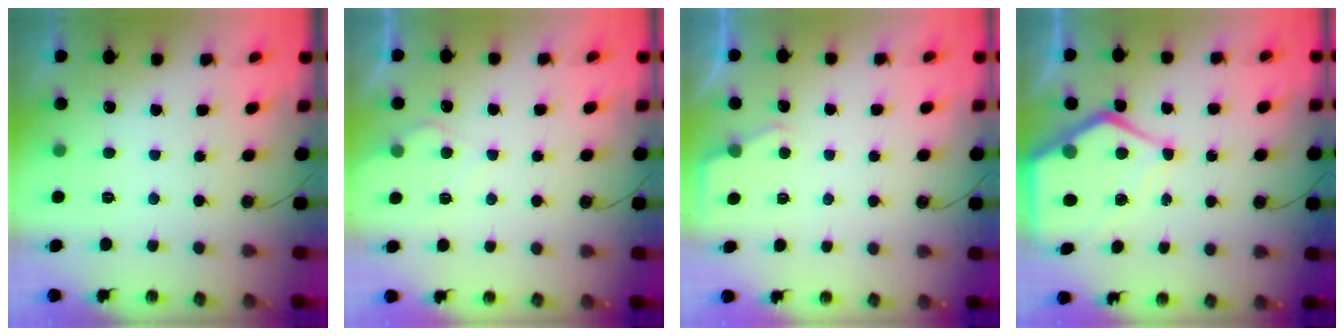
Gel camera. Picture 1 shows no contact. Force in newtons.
{"total": 4.8, "press": 4.7, "slide": 0.6}
{"total": 3.1, "press": 3.0, "slide": 0.5}
{"total": 11.5, "press": 11.4, "slide": 1.3}